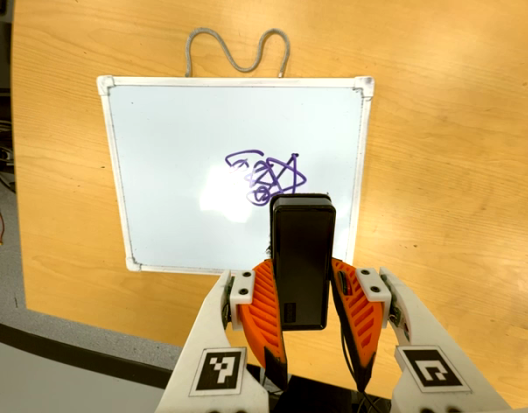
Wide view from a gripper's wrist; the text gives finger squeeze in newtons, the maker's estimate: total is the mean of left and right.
{"total": 4.7, "left": 3.4, "right": 6.1}